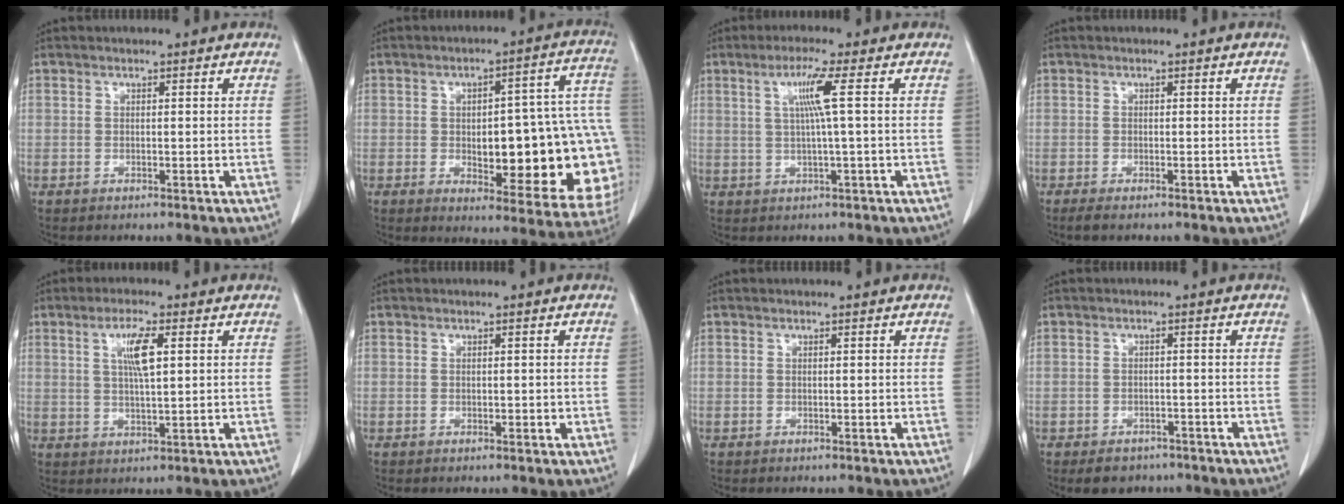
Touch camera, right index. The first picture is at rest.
{"total": 22.3, "force": [-3.1, 6.4, 21.1], "torque": [-0.183, 0.035, -0.016]}
{"total": 4.9, "force": [1.4, -1.6, 4.4], "torque": [-0.090, -0.003, 0.030]}
{"total": 2.0, "force": [-1.6, 0.3, 1.2], "torque": [-0.022, -0.006, -0.022]}
{"total": 5.5, "force": [1.7, 0.7, 5.2], "torque": [-0.097, 0.000, 0.033]}
{"total": 0.7, "force": [-0.2, 0.4, 0.5], "torque": [-0.003, 0.001, -0.005]}
{"total": 0.0}
{"total": 4.4, "force": [-3.3, 2.7, 0.9], "torque": [-0.011, 0.006, -0.044]}